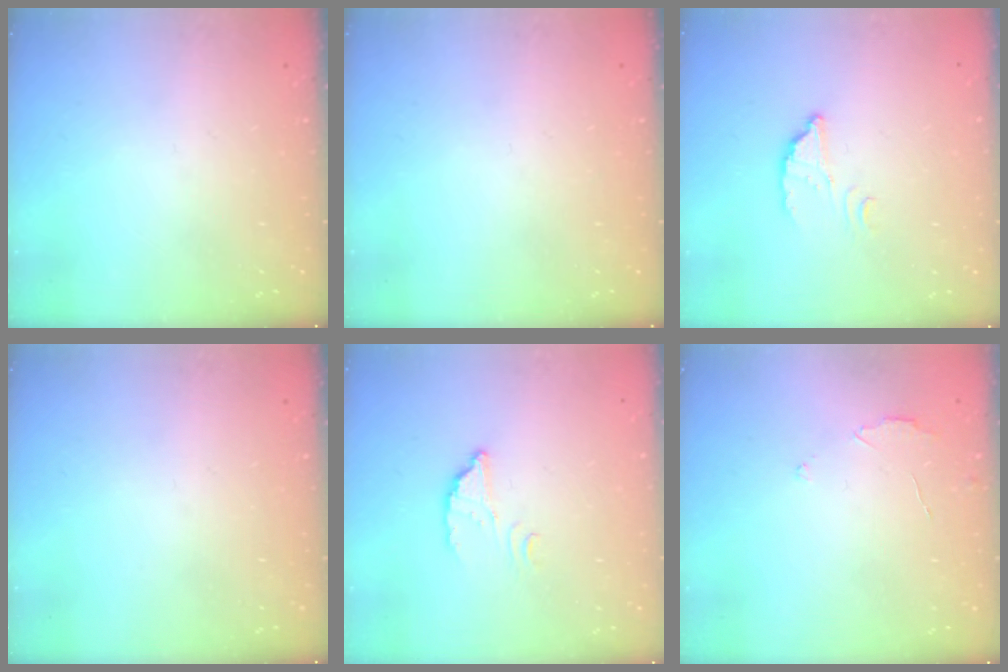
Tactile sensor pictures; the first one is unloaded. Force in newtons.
{"total": 0.0}
{"total": 2.4, "press": 2.4, "slide": 0.3}
{"total": 0.0}
{"total": 2.4, "press": 2.4, "slide": 0.3}
{"total": 2.6, "press": 2.6, "slide": 0.2}